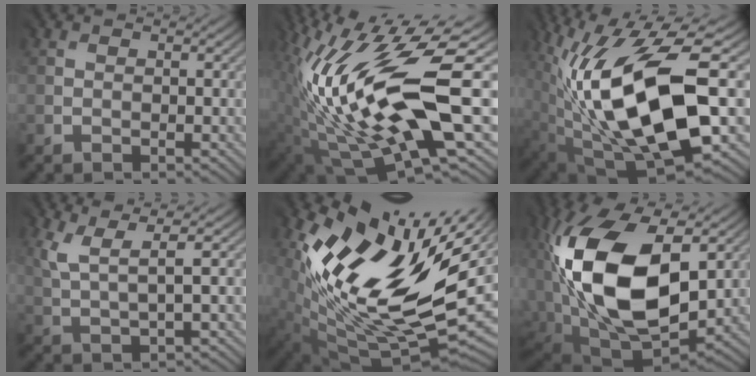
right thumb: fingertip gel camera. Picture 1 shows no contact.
{"total": 17.3, "force": [-0.2, 5.3, 16.4], "torque": [-0.319, 0.005, 0.003]}
{"total": 16.8, "force": [-0.2, 7.6, 15.0], "torque": [-0.313, -0.016, 0.008]}
{"total": 3.6, "force": [1.9, 0.4, 3.0], "torque": [-0.069, -0.001, 0.047]}
{"total": 18.1, "force": [5.7, 8.2, 15.1], "torque": [-0.269, -0.012, 0.125]}
{"total": 18.7, "force": [3.0, 11.3, 14.5], "torque": [-0.336, -0.008, 0.058]}